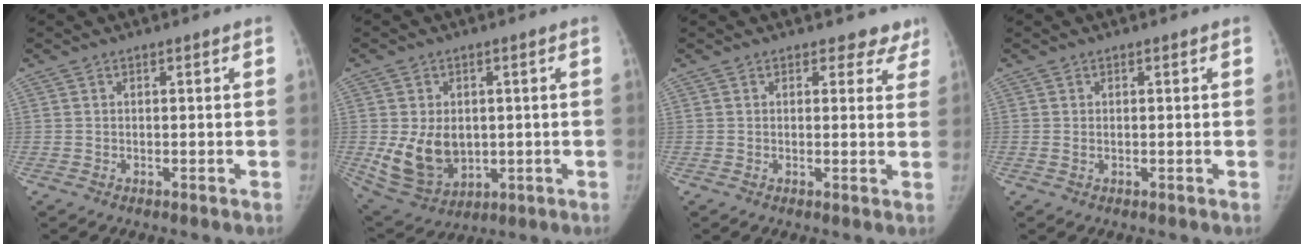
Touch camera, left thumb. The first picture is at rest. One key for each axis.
{"total": 11.6, "fx": -0.4, "fy": 8.5, "fz": 7.8, "tx": -0.117, "ty": -0.013, "tz": 0.017}
{"total": 4.5, "fx": 3.8, "fy": 2.5, "fz": 0.2, "tx": 0.041, "ty": -0.019, "tz": 0.022}
{"total": 0.7, "fx": 0.0, "fy": 0.4, "fz": 0.5, "tx": -0.015, "ty": 0.004, "tz": 0.001}